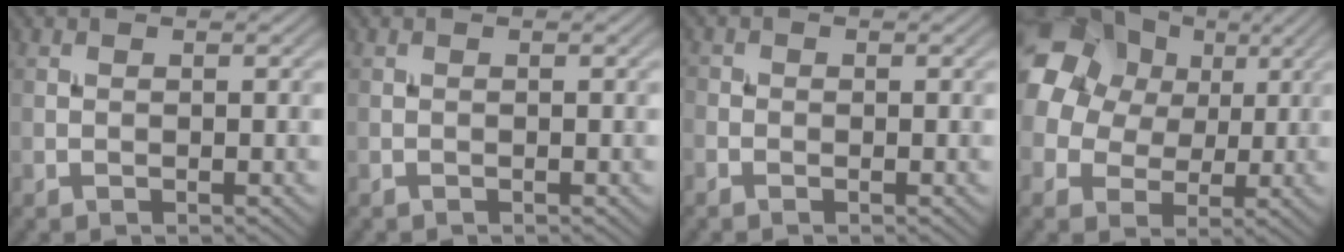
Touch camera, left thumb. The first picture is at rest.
{"total": 0.0}
{"total": 1.1, "force": [-0.8, 0.8, 0.2], "torque": [-0.002, -0.003, -0.020]}
{"total": 16.6, "force": [5.3, 13.5, 8.0], "torque": [-0.236, 0.030, 0.098]}